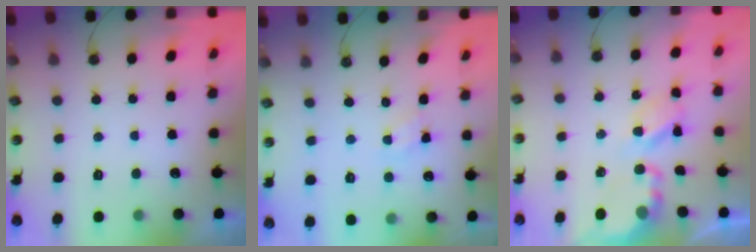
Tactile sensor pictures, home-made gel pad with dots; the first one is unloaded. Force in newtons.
{"total": 2.4, "press": 2.4, "slide": 0.4}
{"total": 4.9, "press": 4.9, "slide": 0.4}